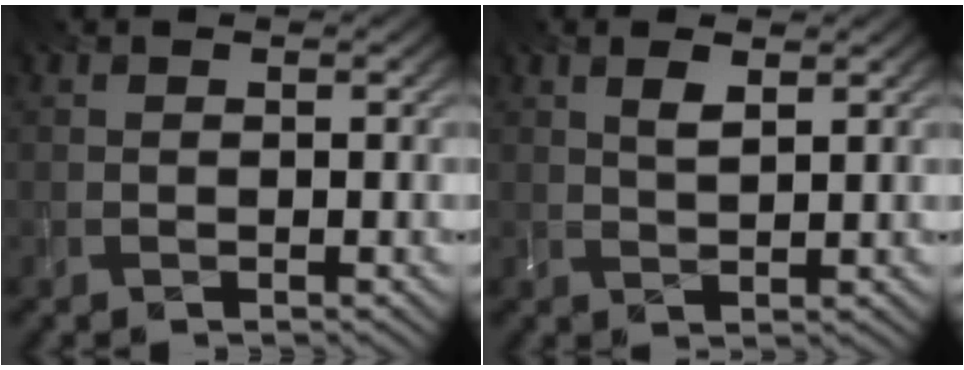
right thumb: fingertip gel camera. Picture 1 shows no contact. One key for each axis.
{"total": 2.4, "fx": 1.3, "fy": 0.6, "fz": 2.0, "tx": -0.044, "ty": -0.002, "tz": 0.028}